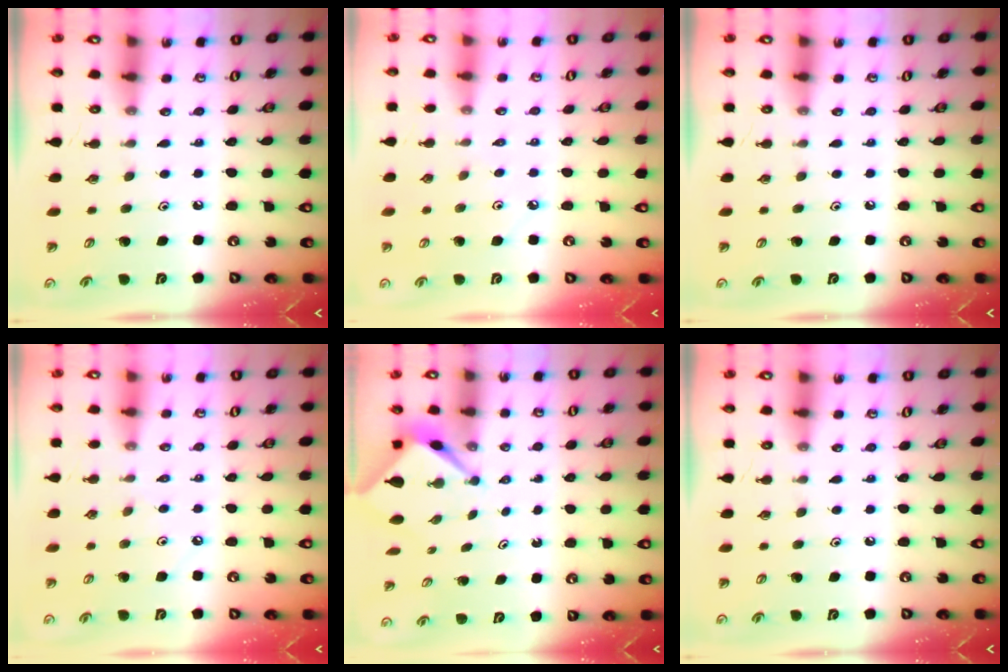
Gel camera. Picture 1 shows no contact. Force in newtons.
{"total": 2.2, "press": 2.1, "slide": 0.4}
{"total": 0.0}
{"total": 2.3, "press": 2.3, "slide": 0.5}
{"total": 2.6, "press": 2.6, "slide": 0.1}
{"total": 0.0}